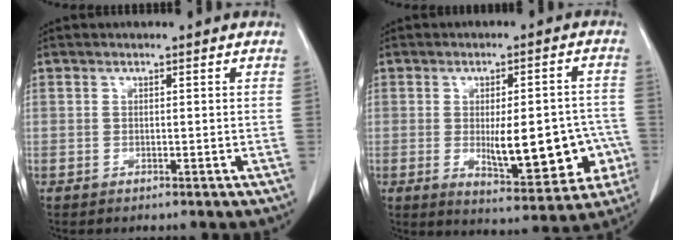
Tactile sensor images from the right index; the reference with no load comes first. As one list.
[{"total": 13.5, "force": [-2.6, 4.6, 12.4], "torque": [-0.158, 0.008, -0.018]}]